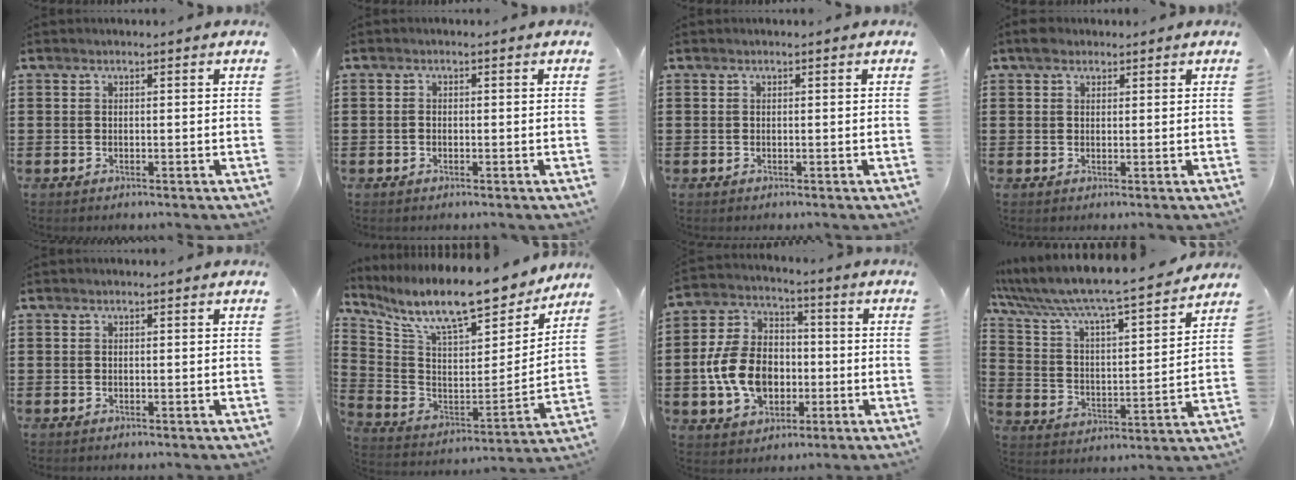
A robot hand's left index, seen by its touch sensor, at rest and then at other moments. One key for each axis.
{"total": 1.0, "fx": -0.3, "fy": 0.6, "fz": 0.7, "tx": -0.016, "ty": 0.001, "tz": -0.007}
{"total": 0.0}
{"total": 2.0, "fx": 1.5, "fy": 1.2, "fz": 0.6, "tx": -0.009, "ty": 0.006, "tz": 0.026}
{"total": 0.0}
{"total": 13.1, "fx": 10.9, "fy": 2.4, "fz": 6.9, "tx": -0.150, "ty": -0.082, "tz": 0.184}
{"total": 11.0, "fx": -1.9, "fy": 8.3, "fz": 7.0, "tx": -0.172, "ty": 0.021, "tz": -0.034}
{"total": 7.1, "fx": 6.3, "fy": 0.4, "fz": 3.2, "tx": -0.092, "ty": -0.051, "tz": 0.098}